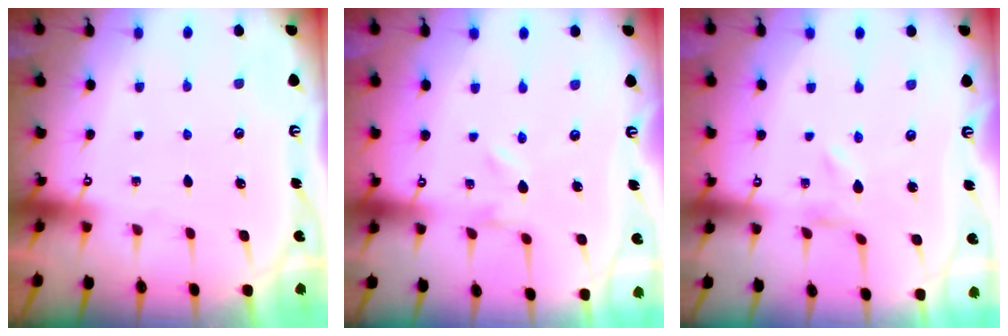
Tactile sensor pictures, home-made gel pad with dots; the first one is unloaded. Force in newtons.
{"total": 0.0}
{"total": 0.0}